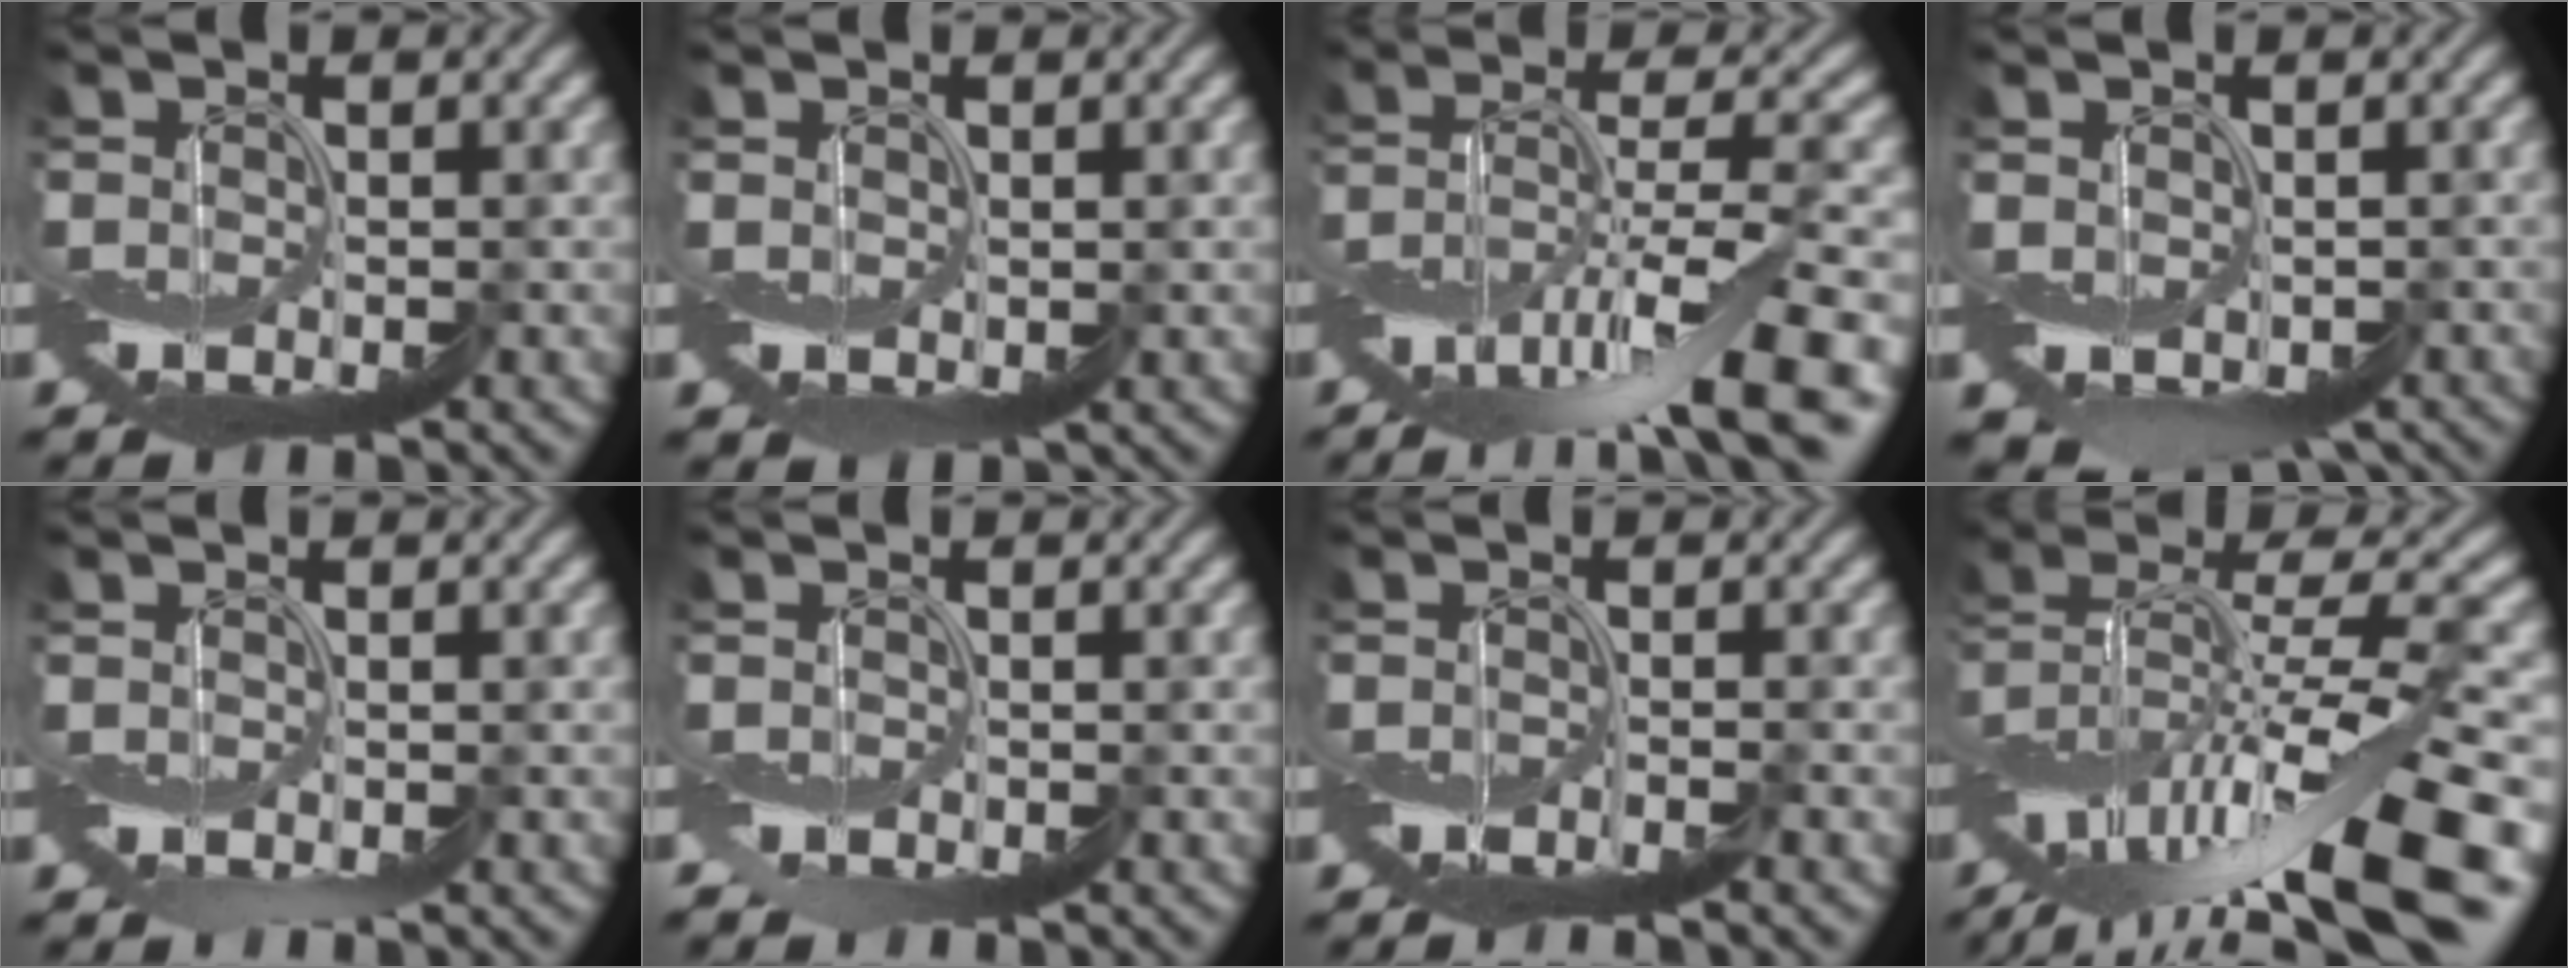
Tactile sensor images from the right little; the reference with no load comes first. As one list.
[{"total": 1.4, "force": [0.5, 1.2, 0.5], "torque": [-0.007, -0.010, 0.019]}, {"total": 10.7, "force": [-4.9, 3.8, 8.7], "torque": [-0.152, 0.006, -0.084]}, {"total": 4.5, "force": [-2.1, 3.1, 2.5], "torque": [-0.032, -0.029, -0.011]}, {"total": 0.6, "force": [-0.2, 0.2, 0.5], "torque": [-0.006, -0.003, -0.004]}, {"total": 0.9, "force": [-0.8, 0.2, 0.1], "torque": [-0.001, -0.004, -0.017]}, {"total": 1.8, "force": [-1.4, -0.1, 1.1], "torque": [-0.017, -0.001, -0.025]}, {"total": 13.2, "force": [-3.9, 3.9, 12.0], "torque": [-0.215, 0.029, -0.063]}]